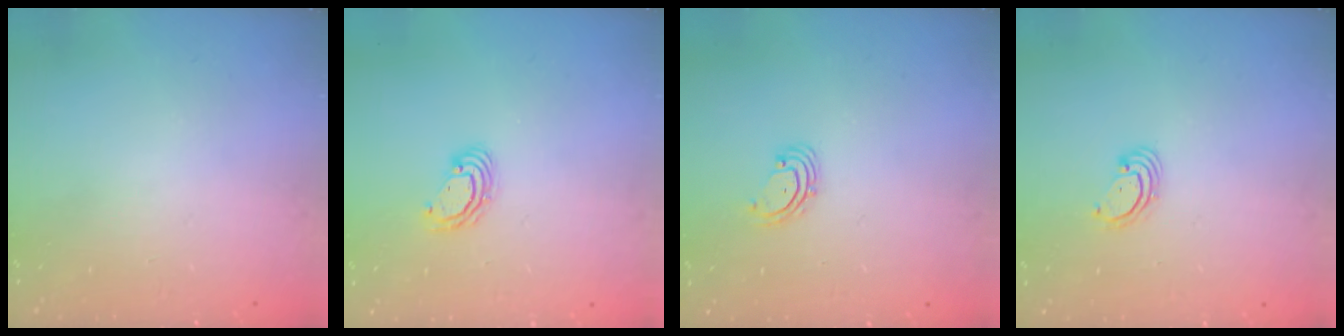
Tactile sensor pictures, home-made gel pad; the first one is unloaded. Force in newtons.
{"total": 4.3, "press": 4.3, "slide": 0.1}
{"total": 2.0, "press": 2.0, "slide": 0.4}
{"total": 2.5, "press": 2.5, "slide": 0.3}